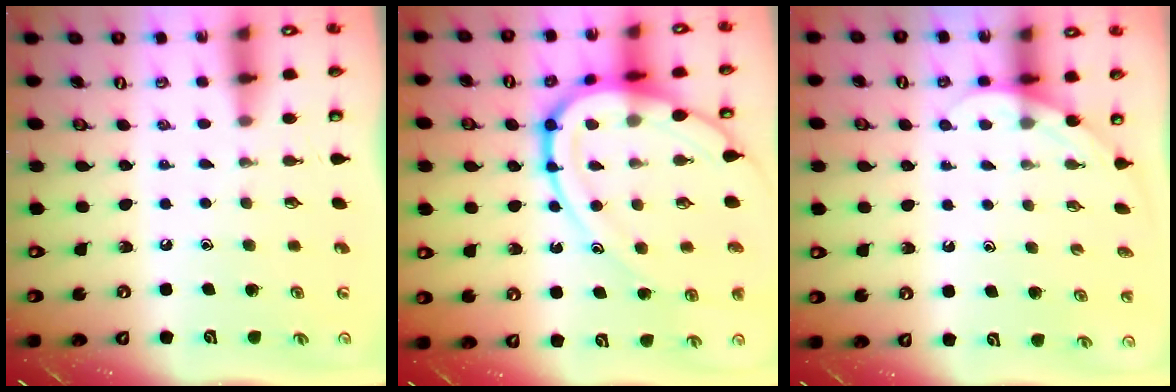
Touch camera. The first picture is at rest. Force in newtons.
{"total": 17.7, "press": 17.7, "slide": 1.1}
{"total": 3.6, "press": 3.6, "slide": 0.1}